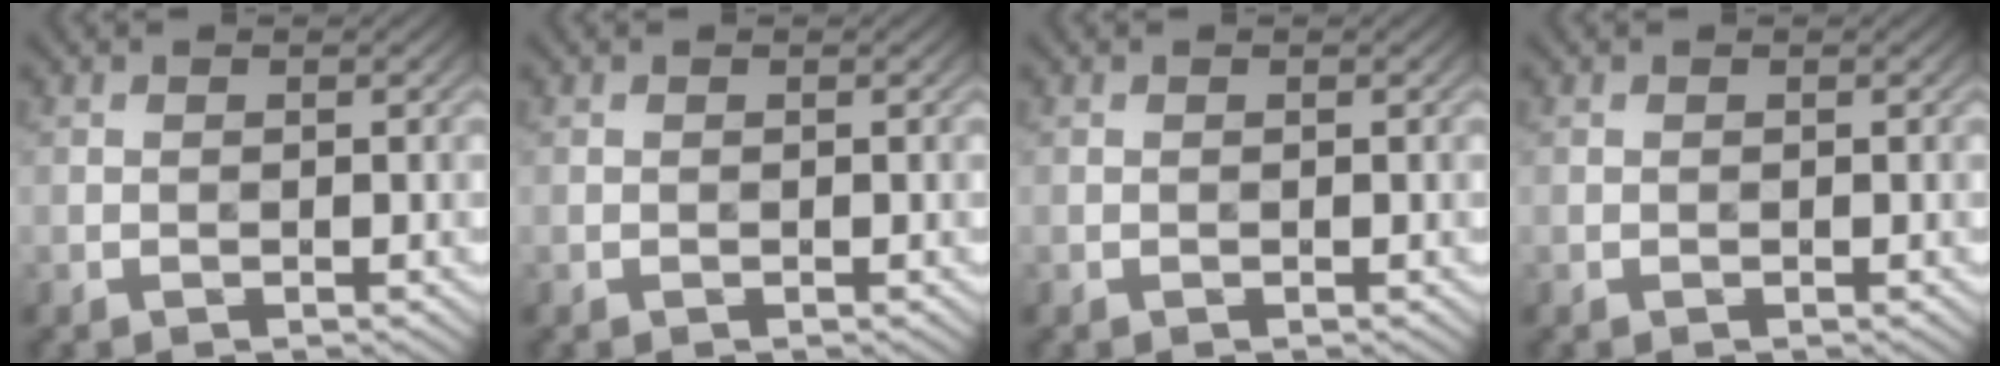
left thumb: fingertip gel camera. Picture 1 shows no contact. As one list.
[{"total": 0.0}, {"total": 0.0}, {"total": 0.0}]